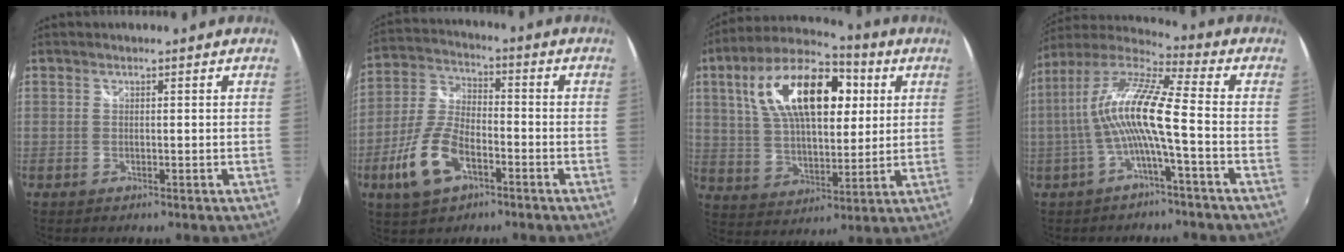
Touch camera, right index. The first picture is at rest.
{"total": 12.0, "force": [-5.5, 5.9, 8.9], "torque": [-0.198, -0.001, -0.102]}
{"total": 21.0, "force": [6.7, 10.4, 17.0], "torque": [-0.317, 0.040, 0.114]}
{"total": 12.1, "force": [-1.8, 0.7, 11.9], "torque": [-0.226, 0.011, -0.036]}